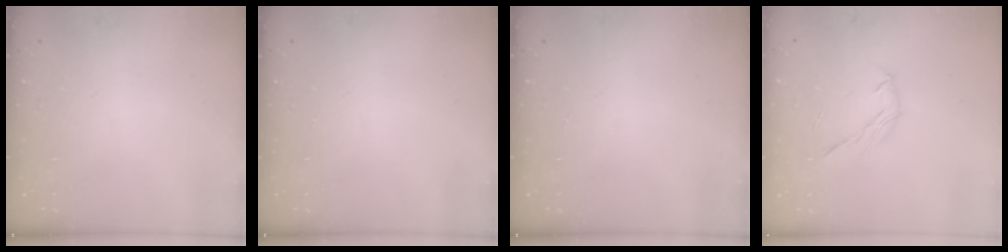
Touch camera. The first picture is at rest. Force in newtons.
{"total": 0.0}
{"total": 0.0}
{"total": 5.7, "press": 5.6, "slide": 1.1}